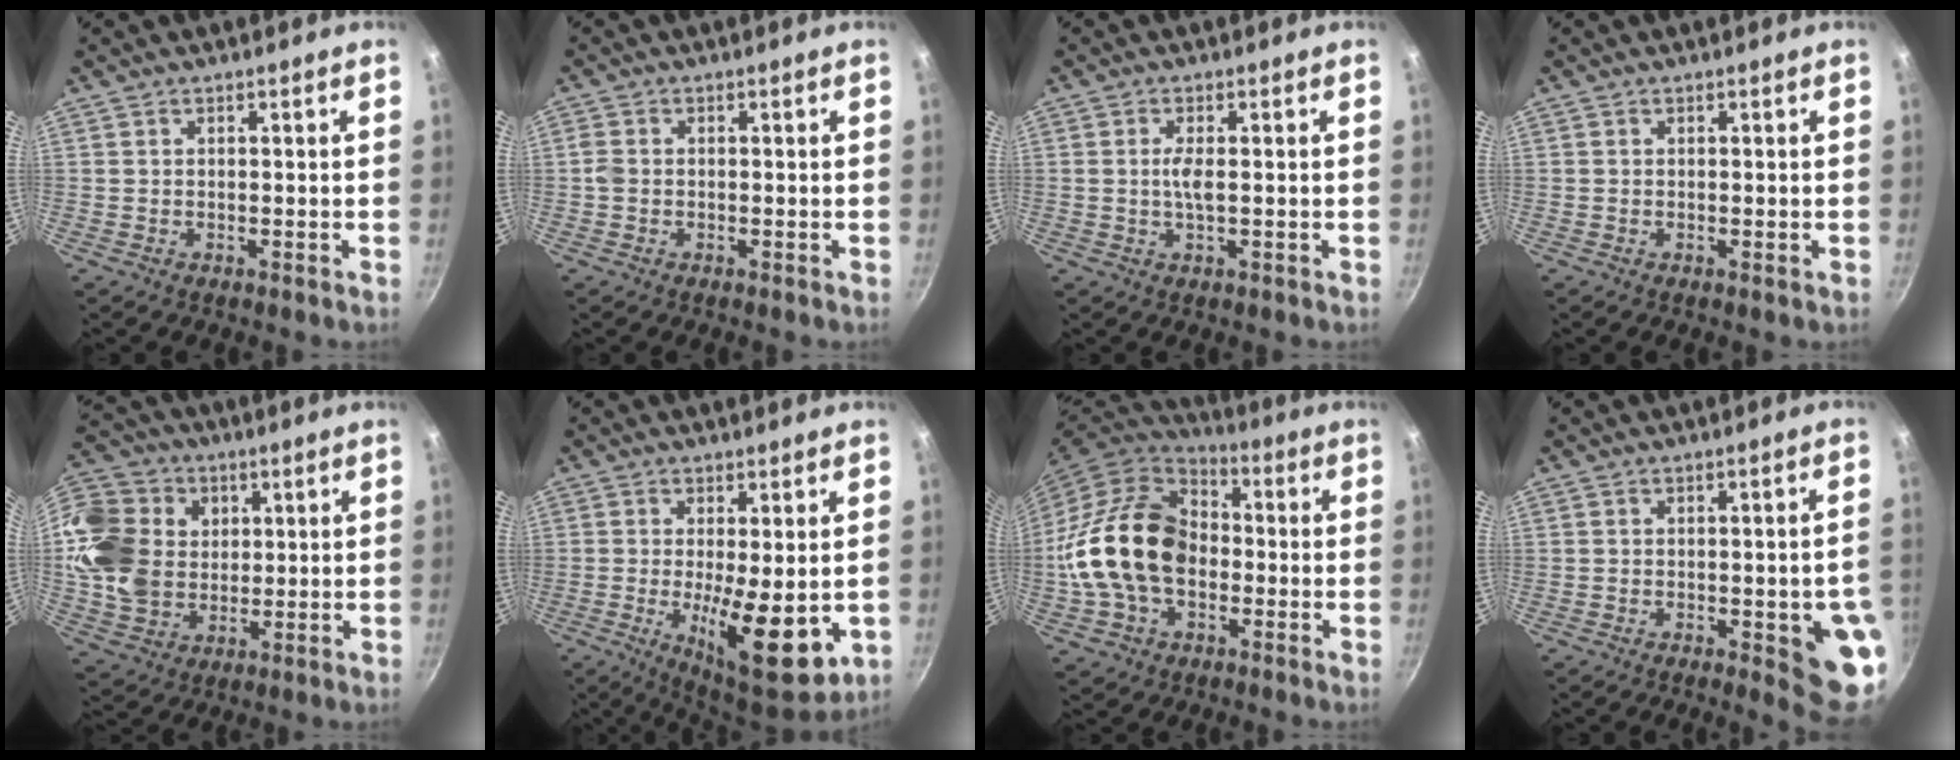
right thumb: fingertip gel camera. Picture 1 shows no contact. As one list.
[{"total": 1.7, "force": [-0.3, 1.4, 0.9], "torque": [-0.020, 0.005, -0.010]}, {"total": 2.8, "force": [0.1, 0.7, 2.7], "torque": [-0.061, 0.001, 0.001]}, {"total": 0.0}, {"total": 18.8, "force": [3.9, 15.3, 10.1], "torque": [-0.185, 0.007, 0.077]}, {"total": 13.9, "force": [-2.0, 4.7, 13.0], "torque": [-0.183, -0.013, -0.018]}, {"total": 21.0, "force": [-1.9, 15.0, 14.6], "torque": [-0.248, 0.040, -0.042]}, {"total": 10.2, "force": [-2.5, 3.0, 9.4], "torque": [-0.083, 0.010, -0.027]}]